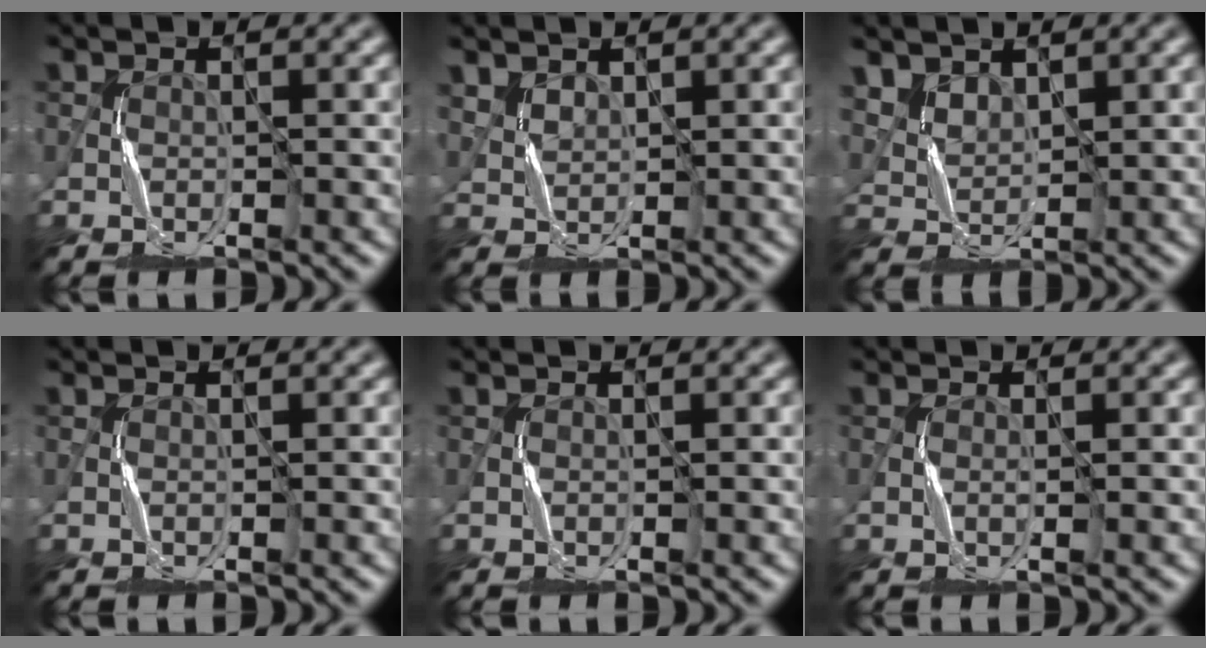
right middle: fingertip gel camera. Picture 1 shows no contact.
{"total": 1.9, "force": [1.6, 1.0, 0.5], "torque": [-0.016, -0.002, 0.047]}
{"total": 3.8, "force": [2.9, 1.9, 1.4], "torque": [-0.041, -0.006, 0.079]}
{"total": 0.0}
{"total": 0.0}
{"total": 0.8, "force": [0.1, 0.1, 0.7], "torque": [-0.018, -0.001, -0.002]}